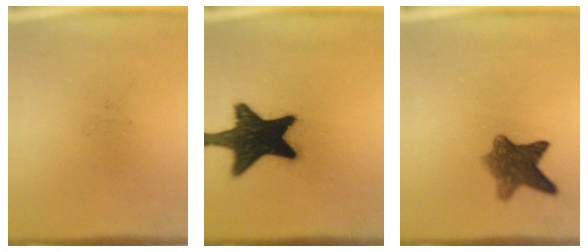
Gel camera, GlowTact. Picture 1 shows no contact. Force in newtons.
{"total": 19.0}
{"total": 7.1}